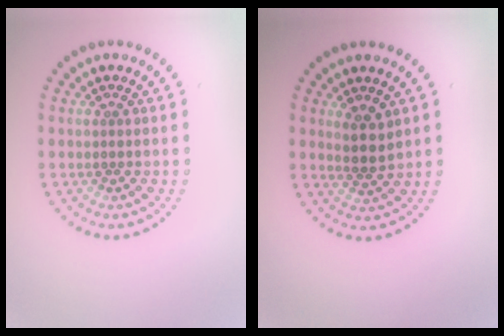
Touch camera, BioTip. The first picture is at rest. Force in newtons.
{"total": 2.2, "press": 1.9, "slide": 1.1}